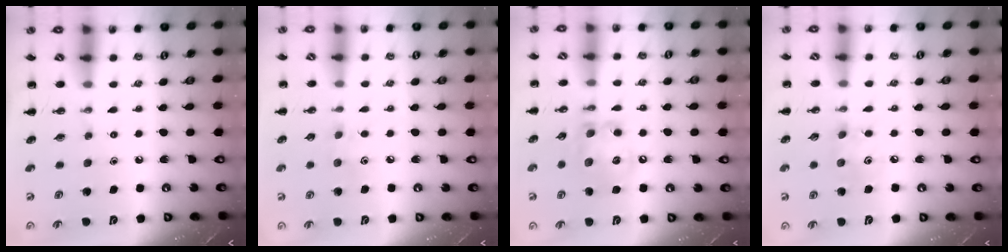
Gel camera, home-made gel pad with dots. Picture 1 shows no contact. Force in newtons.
{"total": 4.5, "press": 4.3, "slide": 1.2}
{"total": 13.2, "press": 13.1, "slide": 1.3}
{"total": 4.3, "press": 4.2, "slide": 0.8}